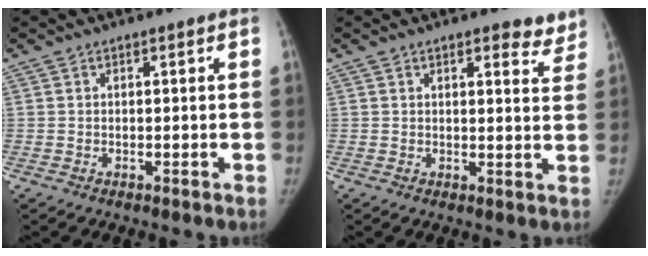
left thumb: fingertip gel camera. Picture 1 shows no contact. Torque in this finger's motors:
{"motor_torque": [-0.11, -0.01, -0.21, 0.51, -0.01]}